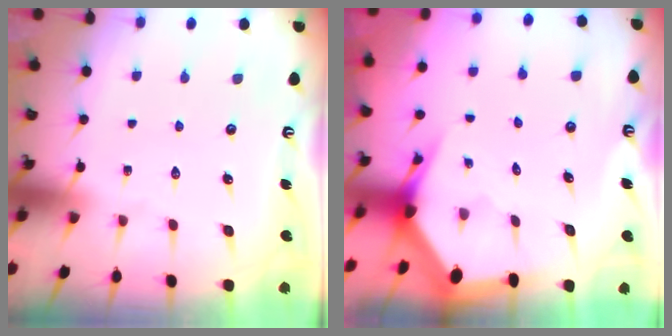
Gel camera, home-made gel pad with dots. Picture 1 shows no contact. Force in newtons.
{"total": 3.5, "press": 3.5, "slide": 0.4}